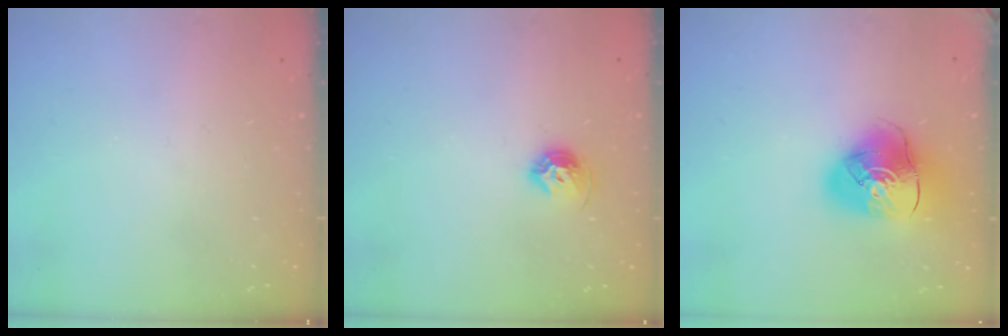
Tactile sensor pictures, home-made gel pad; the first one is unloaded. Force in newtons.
{"total": 8.4, "press": 8.3, "slide": 0.9}
{"total": 12.8, "press": 12.7, "slide": 2.0}